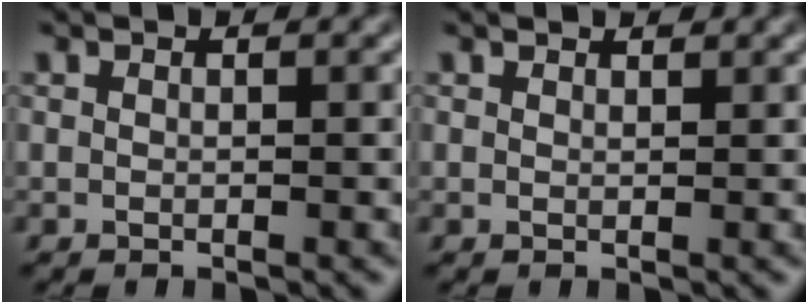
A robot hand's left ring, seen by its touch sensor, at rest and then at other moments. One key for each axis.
{"total": 1.3, "fx": 1.2, "fy": 0.4, "fz": 0.5, "tx": -0.002, "ty": 0.009, "tz": 0.004}